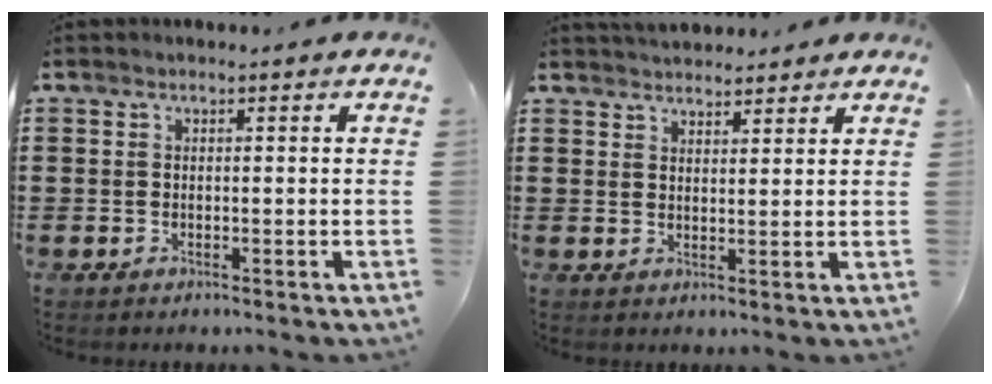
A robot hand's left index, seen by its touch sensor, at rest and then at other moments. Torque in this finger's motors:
{"motor_torque": [2.14, 0.00, 0.87, 0.15]}